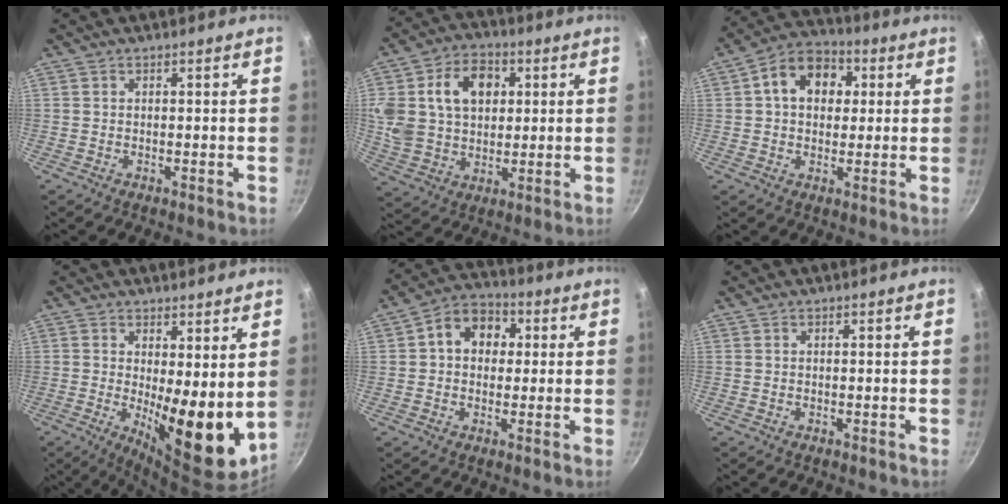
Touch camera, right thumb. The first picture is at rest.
{"total": 18.5, "force": [4.6, 13.8, 11.4], "torque": [-0.210, 0.013, 0.081]}
{"total": 11.7, "force": [2.7, 8.8, 7.3], "torque": [-0.086, 0.018, 0.025]}
{"total": 12.3, "force": [1.3, 4.0, 11.5], "torque": [-0.150, -0.040, 0.023]}
{"total": 9.6, "force": [1.7, 7.5, 5.7], "torque": [-0.054, 0.020, 0.009]}
{"total": 0.0}